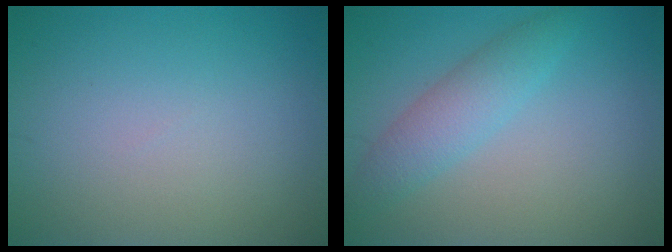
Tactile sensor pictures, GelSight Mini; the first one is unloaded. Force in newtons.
{"total": 2.4, "press": 2.4, "slide": 0.2}